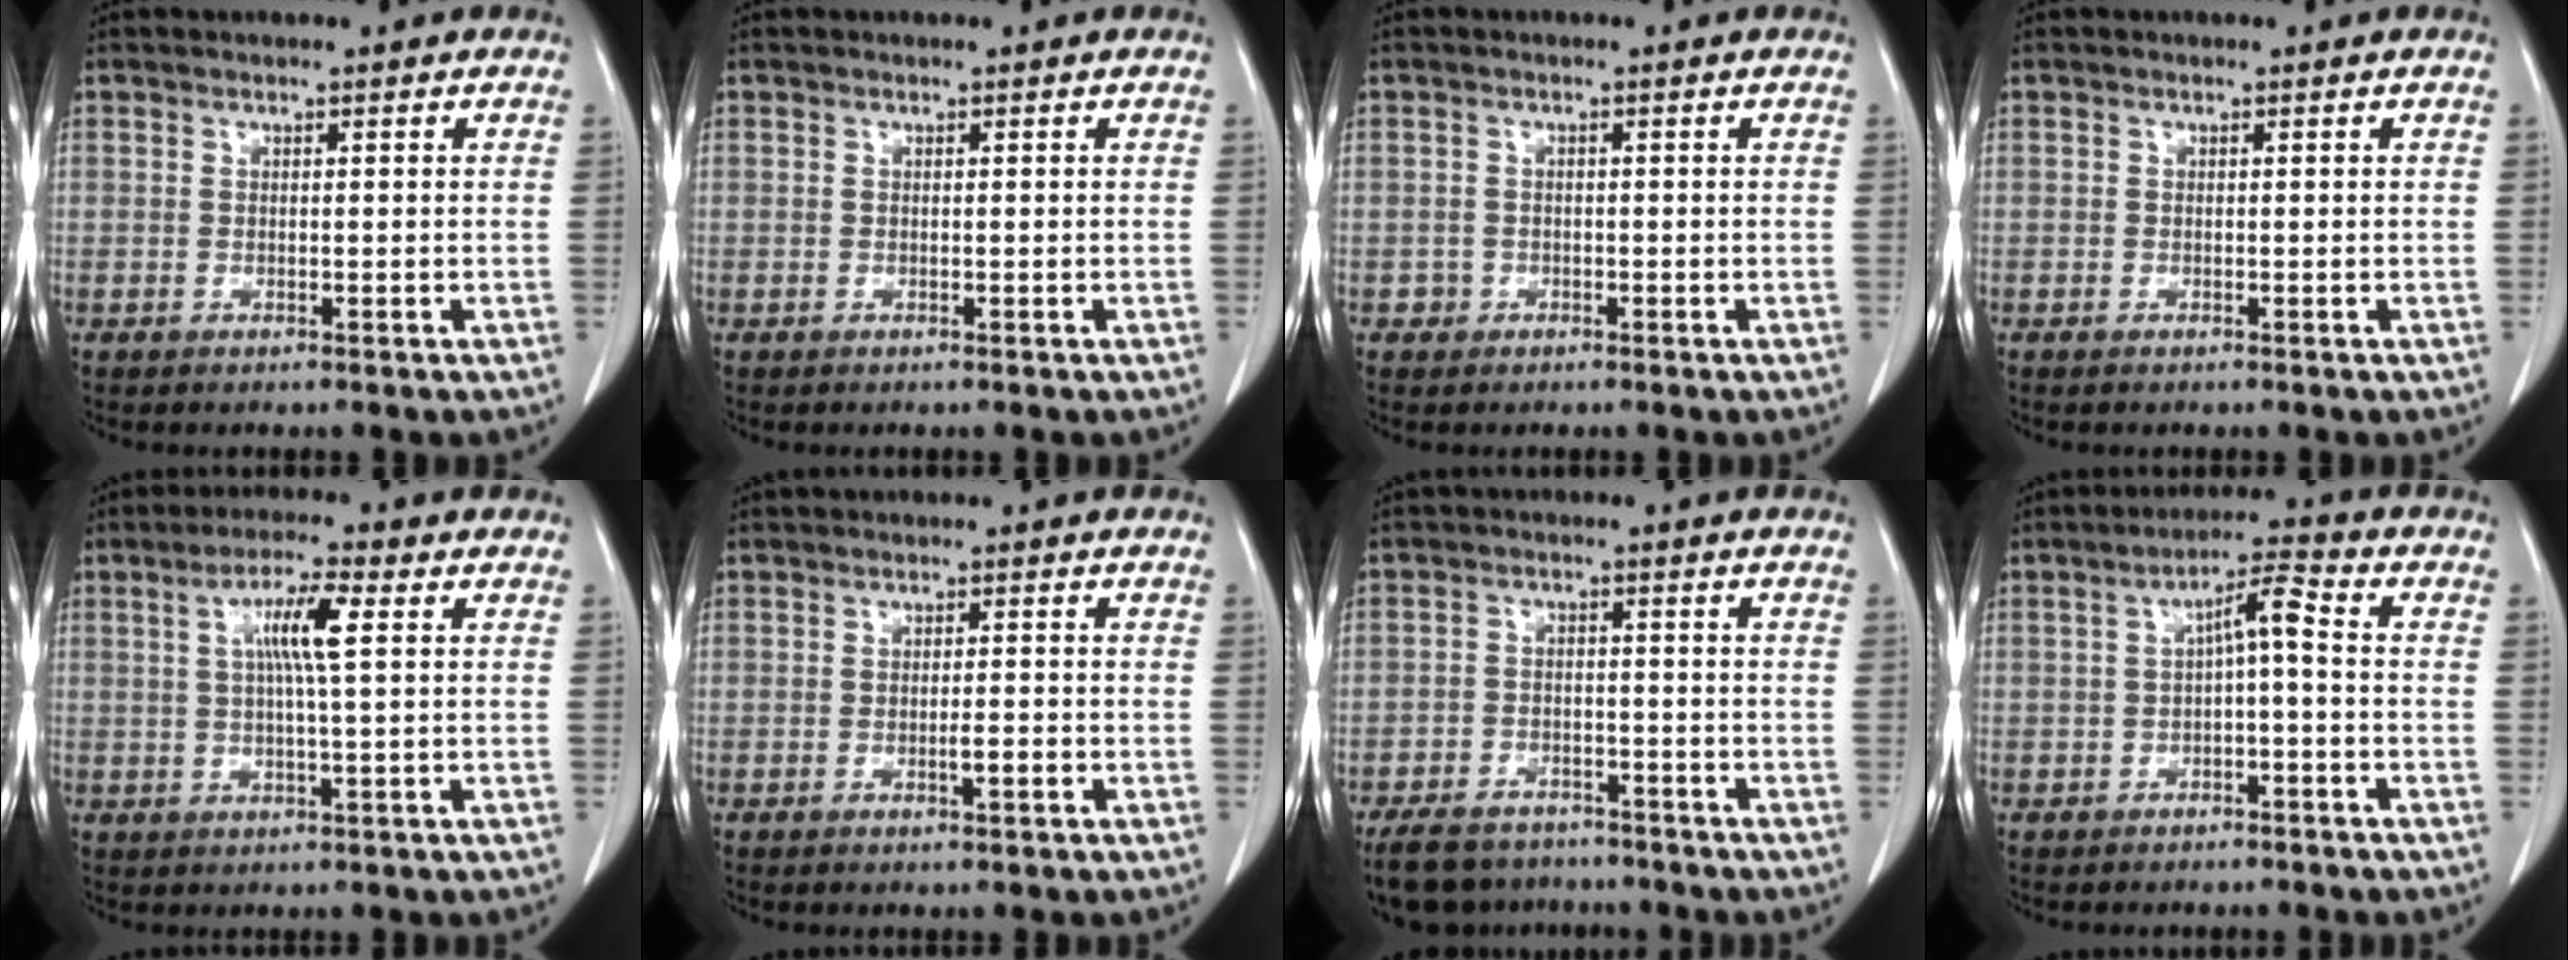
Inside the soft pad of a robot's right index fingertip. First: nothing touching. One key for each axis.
{"total": 0.0}
{"total": 1.7, "fx": -0.6, "fy": 1.6, "fz": 0.1, "tx": 0.004, "ty": 0.008, "tz": -0.009}
{"total": 0.0}
{"total": 6.8, "fx": 1.6, "fy": 0.5, "fz": 6.6, "tx": -0.120, "ty": 0.006, "tz": 0.030}
{"total": 2.3, "fx": -0.8, "fy": 0.5, "fz": 2.2, "tx": -0.041, "ty": 0.000, "tz": -0.010}
{"total": 12.3, "fx": -9.9, "fy": 5.8, "fz": 4.3, "tx": -0.089, "ty": 0.002, "tz": -0.145}
{"total": 5.3, "fx": -0.1, "fy": 1.2, "fz": 5.2, "tx": -0.093, "ty": 0.024, "tz": -0.001}